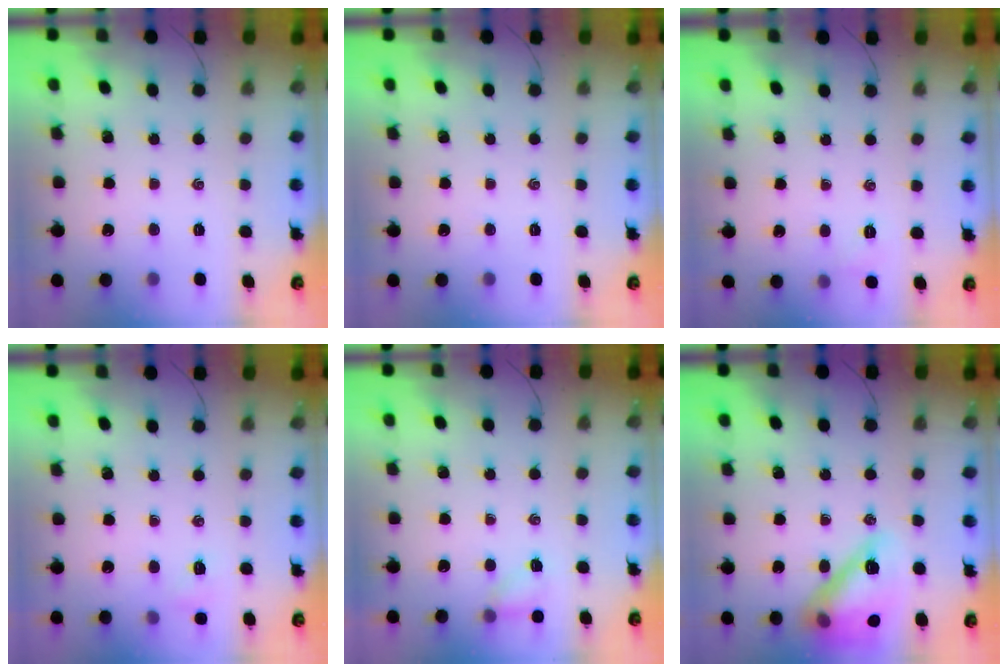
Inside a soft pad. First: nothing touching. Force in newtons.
{"total": 0.0}
{"total": 4.5, "press": 4.3, "slide": 1.2}
{"total": 4.8, "press": 4.7, "slide": 0.9}
{"total": 4.9, "press": 4.7, "slide": 1.5}
{"total": 17.4, "press": 17.1, "slide": 3.0}